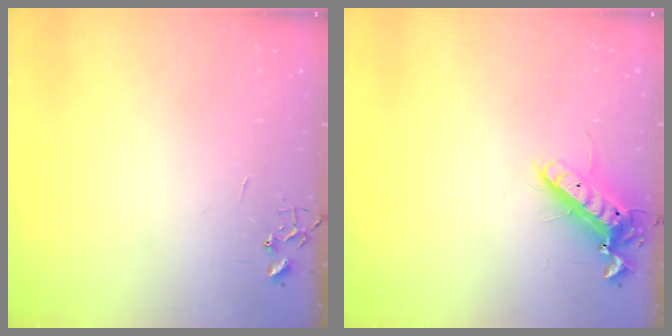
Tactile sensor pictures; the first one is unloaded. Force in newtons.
{"total": 12.2, "press": 12.0, "slide": 2.3}